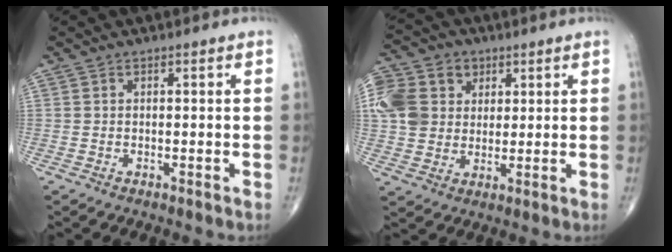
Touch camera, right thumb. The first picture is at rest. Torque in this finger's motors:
{"motor_torque": [-0.01, 0.15, 0.66, 0.65, 0.03]}